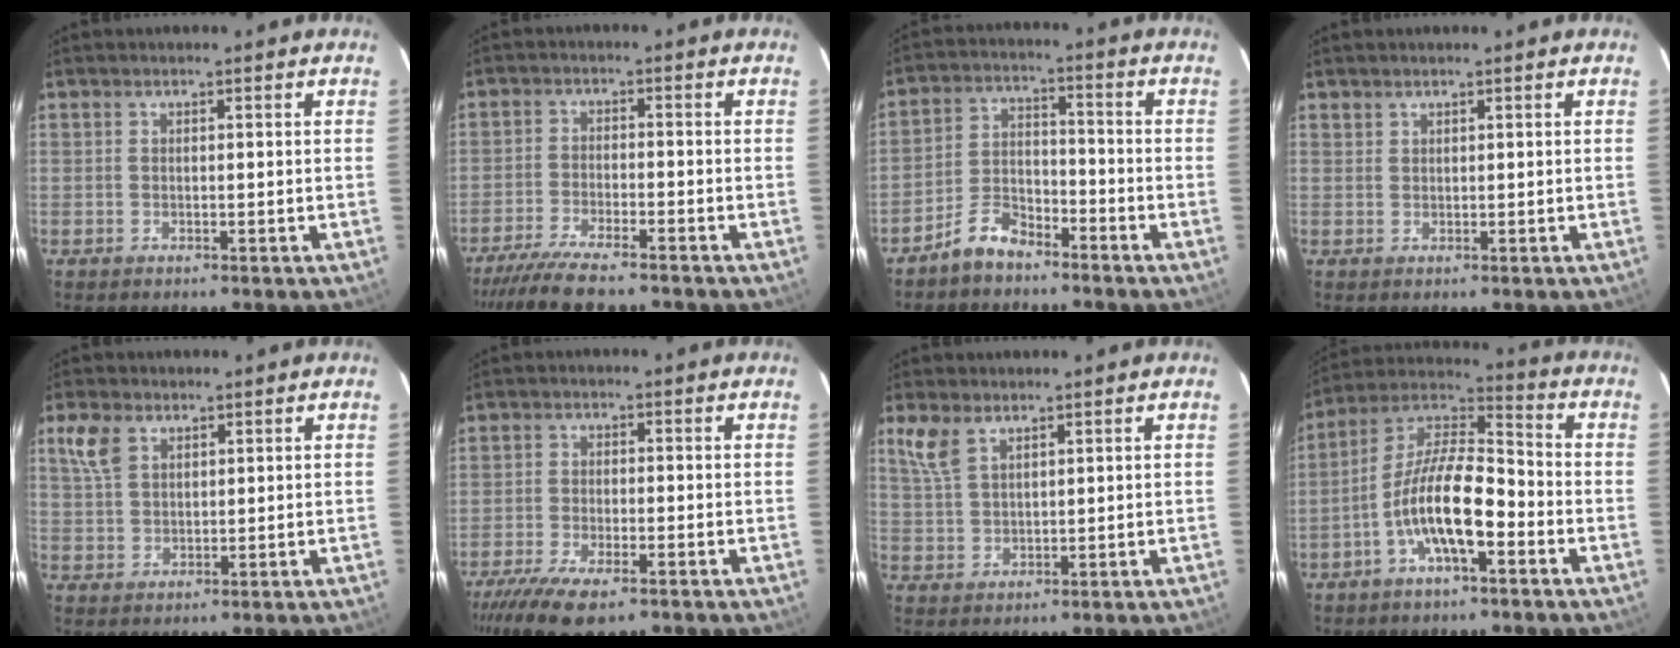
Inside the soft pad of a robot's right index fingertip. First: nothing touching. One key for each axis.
{"total": 10.4, "fx": -8.9, "fy": 1.7, "fz": 5.1, "tx": -0.124, "ty": -0.026, "tz": -0.154}
{"total": 6.6, "fx": -5.3, "fy": 3.0, "fz": 2.5, "tx": -0.063, "ty": 0.019, "tz": -0.097}
{"total": 0.7, "fx": 0.6, "fy": 0.3, "fz": 0.0, "tx": 0.000, "ty": 0.002, "tz": 0.013}
{"total": 5.7, "fx": 2.9, "fy": 3.7, "fz": 3.3, "tx": -0.072, "ty": 0.015, "tz": 0.060}
{"total": 11.0, "fx": -7.7, "fy": 3.4, "fz": 7.0, "tx": -0.164, "ty": -0.039, "tz": -0.139}
{"total": 5.3, "fx": 3.4, "fy": 2.5, "fz": 3.2, "tx": -0.072, "ty": 0.007, "tz": 0.073}
{"total": 13.3, "fx": -5.3, "fy": 4.2, "fz": 11.4, "tx": -0.229, "ty": 0.005, "tz": -0.105}